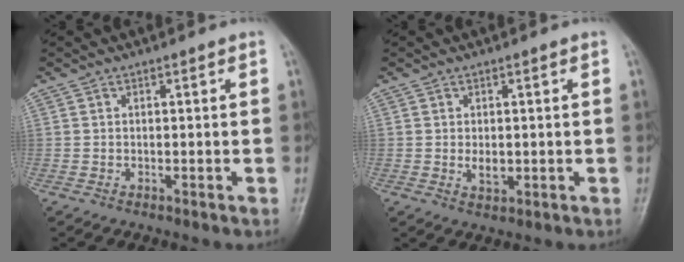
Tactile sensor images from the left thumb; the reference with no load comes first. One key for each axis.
{"total": 2.7, "fx": 0.0, "fy": 1.6, "fz": 2.2, "tx": -0.031, "ty": -0.005, "tz": 0.005}